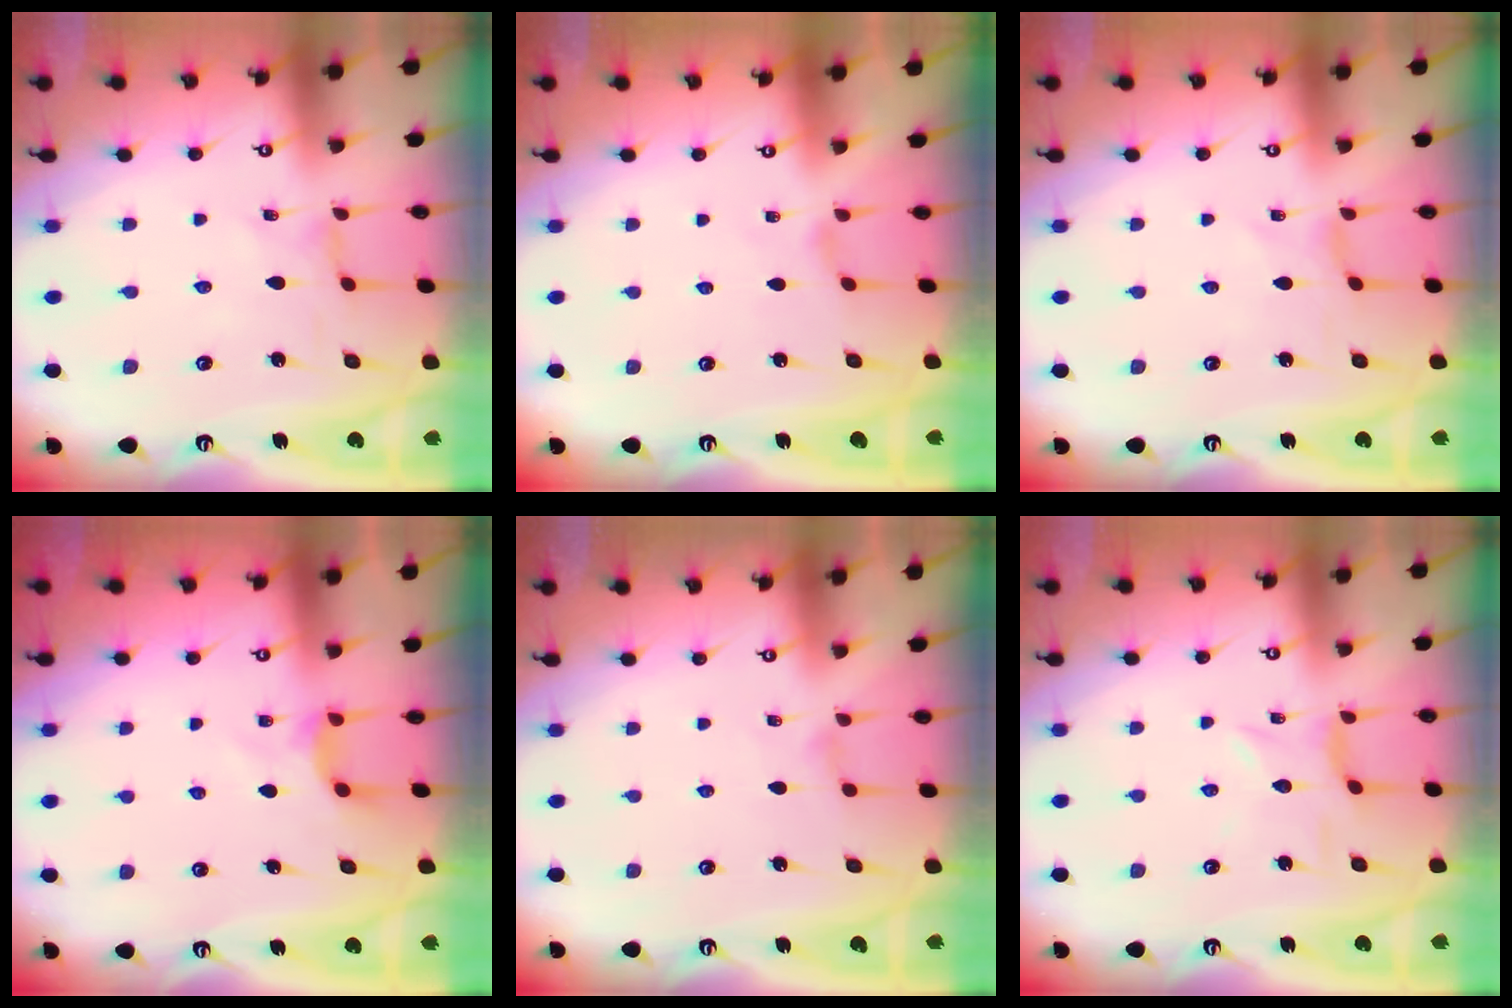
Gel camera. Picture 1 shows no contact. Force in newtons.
{"total": 0.9, "press": 0.9, "slide": 0.3}
{"total": 0.0}
{"total": 3.8, "press": 3.8, "slide": 0.6}
{"total": 0.0}
{"total": 2.4, "press": 2.4, "slide": 0.1}